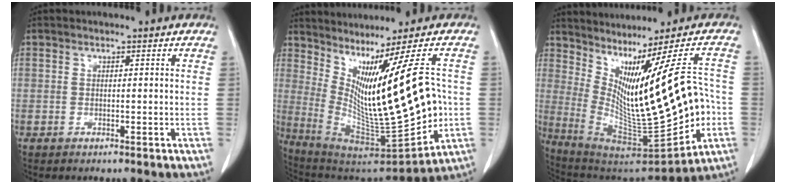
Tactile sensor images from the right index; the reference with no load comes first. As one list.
[{"total": 19.2, "force": [1.5, 2.0, 19.0], "torque": [-0.321, -0.020, 0.044]}, {"total": 22.2, "force": [-0.4, 3.9, 21.9], "torque": [-0.356, -0.004, 0.015]}]